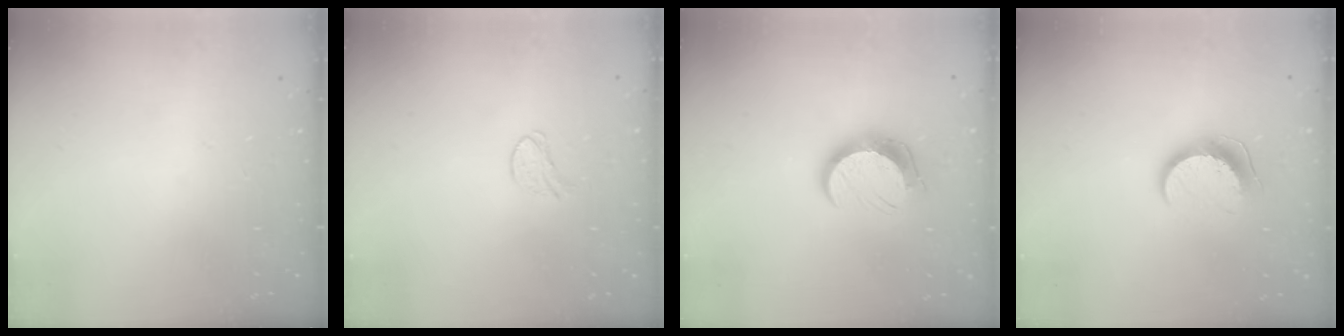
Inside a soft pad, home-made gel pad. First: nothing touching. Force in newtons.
{"total": 6.3, "press": 6.3, "slide": 0.5}
{"total": 10.7, "press": 10.7, "slide": 0.5}
{"total": 9.6, "press": 9.6, "slide": 0.4}